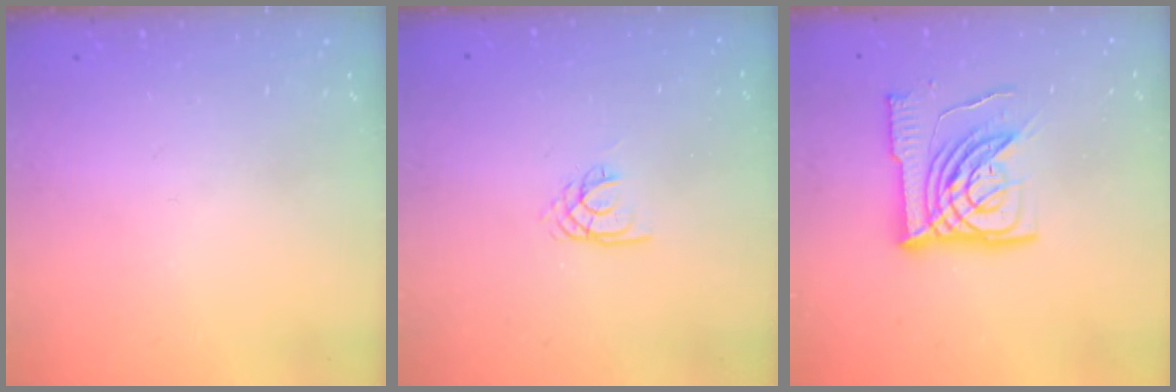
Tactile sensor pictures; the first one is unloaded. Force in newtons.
{"total": 2.2, "press": 2.2, "slide": 0.3}
{"total": 15.3, "press": 15.2, "slide": 2.0}